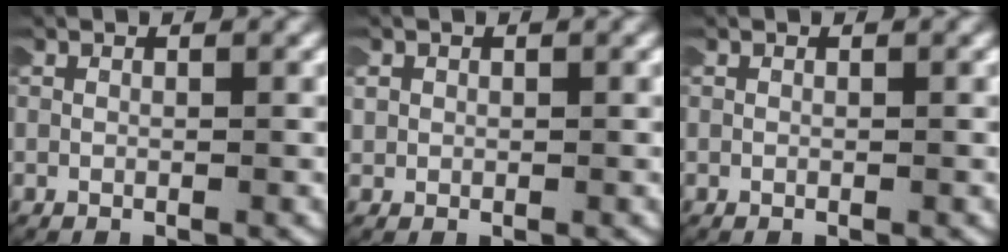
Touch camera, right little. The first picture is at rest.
{"total": 1.3, "force": [0.2, 1.3, 0.3], "torque": [-0.015, 0.006, 0.000]}
{"total": 0.0}